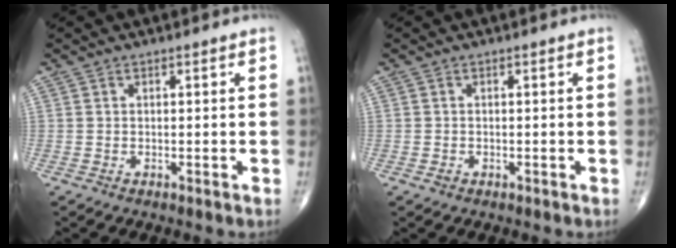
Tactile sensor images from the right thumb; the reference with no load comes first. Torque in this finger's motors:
{"motor_torque": [2.19, 1.10, -0.05, -0.15, -0.03]}